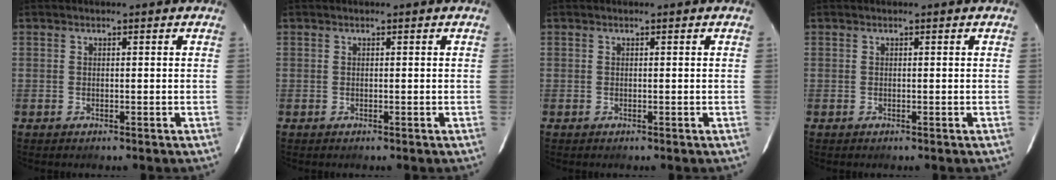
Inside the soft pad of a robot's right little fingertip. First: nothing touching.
{"total": 0.0}
{"total": 0.0}
{"total": 0.0}